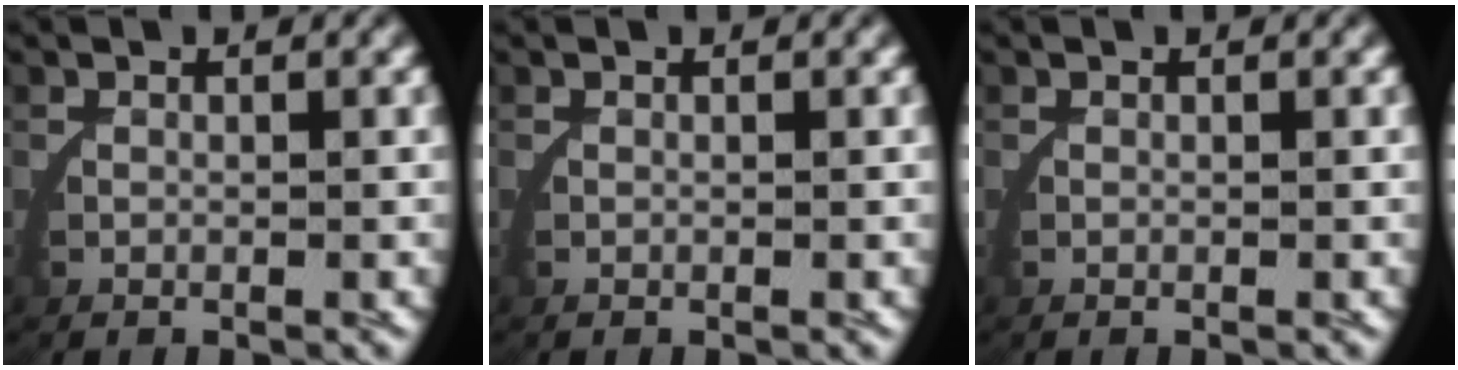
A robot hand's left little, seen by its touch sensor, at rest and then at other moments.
{"total": 0.0}
{"total": 0.0}